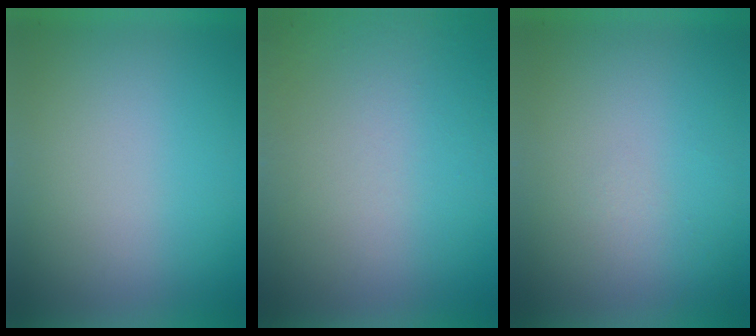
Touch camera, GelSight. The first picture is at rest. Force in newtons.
{"total": 5.4}
{"total": 1.0}